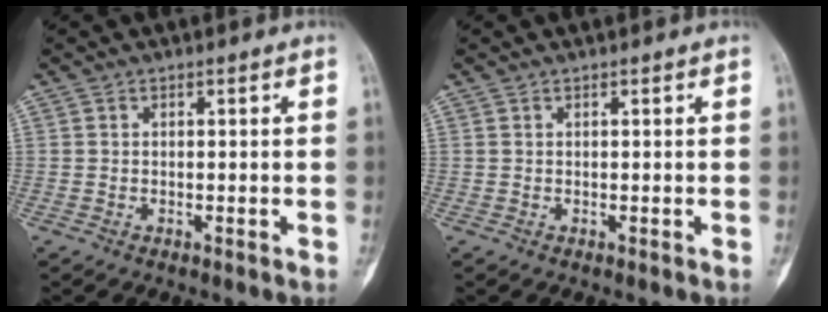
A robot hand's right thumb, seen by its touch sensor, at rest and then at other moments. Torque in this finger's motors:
{"motor_torque": [0.27, 0.07, 0.02, 0.19, -0.02]}